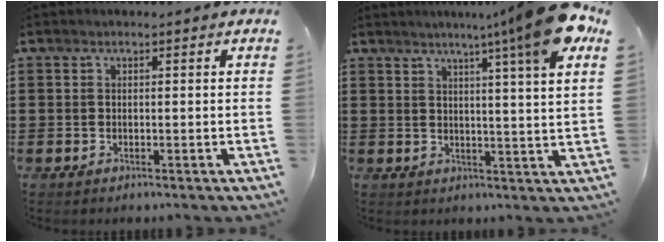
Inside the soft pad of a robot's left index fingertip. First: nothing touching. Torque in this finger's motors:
{"motor_torque": [1.07, -1.07, 0.69, 0.18]}